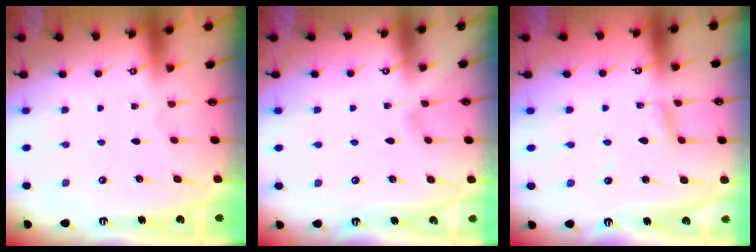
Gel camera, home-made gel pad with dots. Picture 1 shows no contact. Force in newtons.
{"total": 2.4, "press": 2.4, "slide": 0.3}
{"total": 2.3, "press": 2.3, "slide": 0.2}